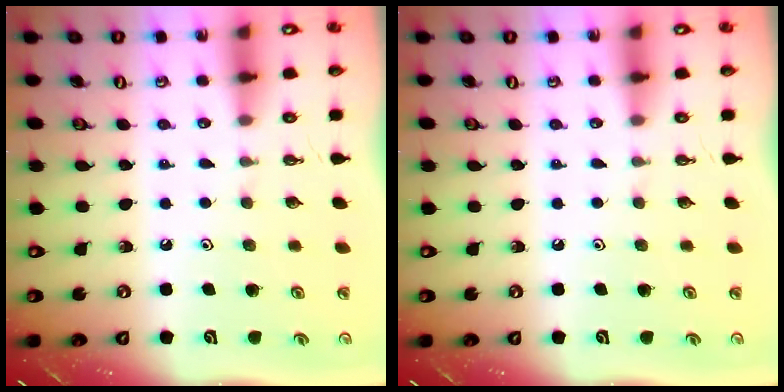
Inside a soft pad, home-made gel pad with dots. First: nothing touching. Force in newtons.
{"total": 0.0}